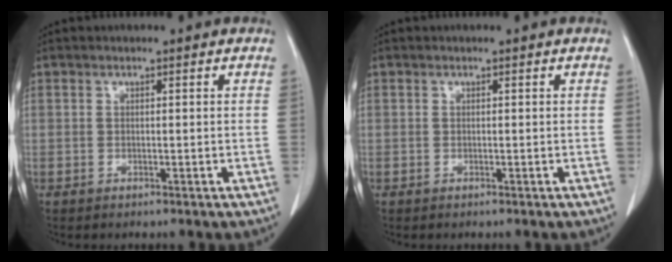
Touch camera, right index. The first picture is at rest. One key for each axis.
{"total": 0.0}